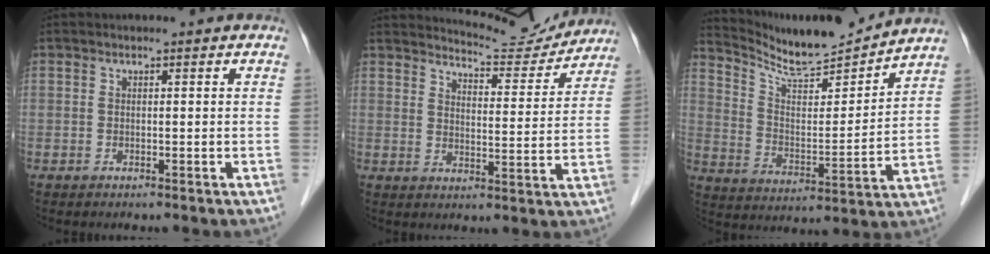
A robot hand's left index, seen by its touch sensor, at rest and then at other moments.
{"total": 9.4, "force": [9.3, 0.9, 0.5], "torque": [-0.009, -0.014, 0.121]}
{"total": 12.6, "force": [12.2, -0.5, 3.1], "torque": [-0.062, -0.013, 0.208]}